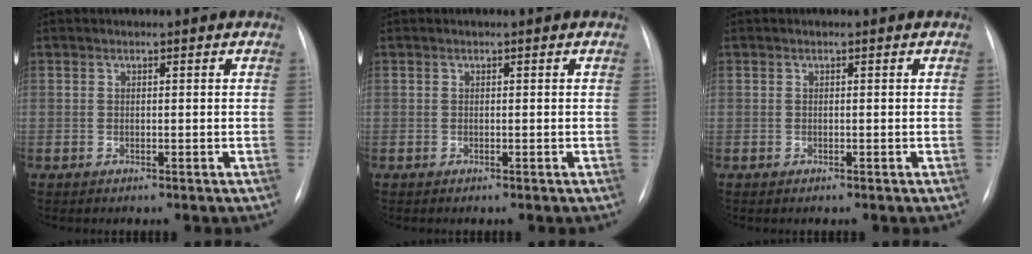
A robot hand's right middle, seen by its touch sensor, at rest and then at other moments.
{"total": 0.0}
{"total": 0.0}